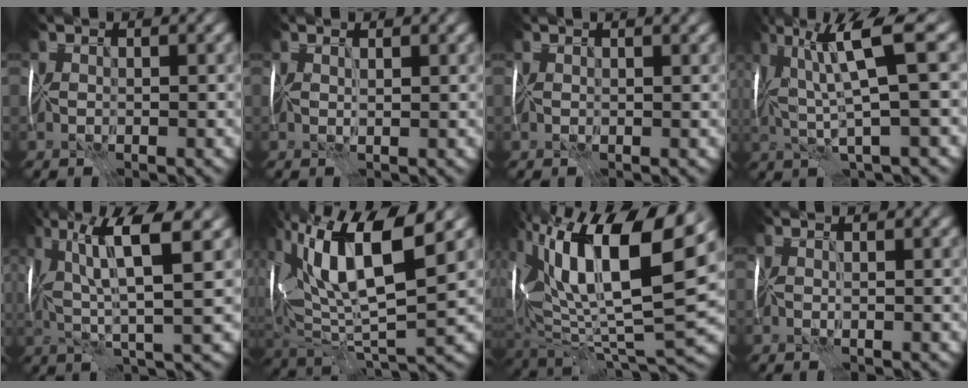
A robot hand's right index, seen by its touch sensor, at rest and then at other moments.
{"total": 0.5, "force": [0.1, -0.2, 0.5], "torque": [-0.006, -0.005, -0.001]}
{"total": 1.3, "force": [1.0, 0.2, 0.8], "torque": [-0.014, 0.006, 0.007]}
{"total": 7.7, "force": [1.4, 0.9, 7.5], "torque": [-0.139, 0.008, 0.026]}
{"total": 8.5, "force": [2.3, 1.5, 8.1], "torque": [-0.146, 0.007, 0.039]}
{"total": 11.5, "force": [4.0, 3.6, 10.2], "torque": [-0.180, 0.009, 0.066]}
{"total": 14.4, "force": [4.7, 6.0, 12.2], "torque": [-0.204, 0.012, 0.072]}
{"total": 0.0}